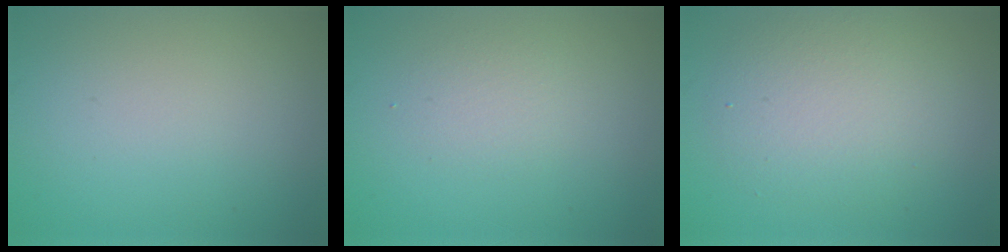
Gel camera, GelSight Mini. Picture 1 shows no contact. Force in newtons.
{"total": 1.5, "press": 1.5, "slide": 0.1}
{"total": 4.6, "press": 4.6, "slide": 0.2}